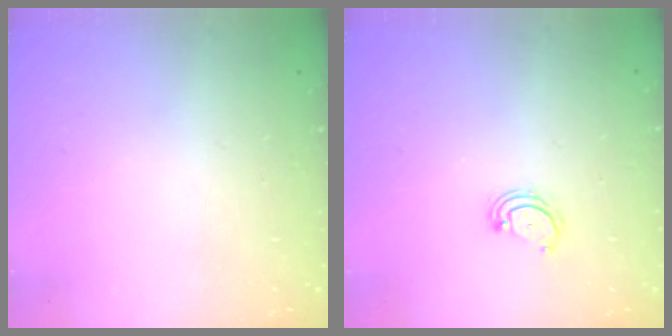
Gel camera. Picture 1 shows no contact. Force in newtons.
{"total": 2.8, "press": 2.8, "slide": 0.3}